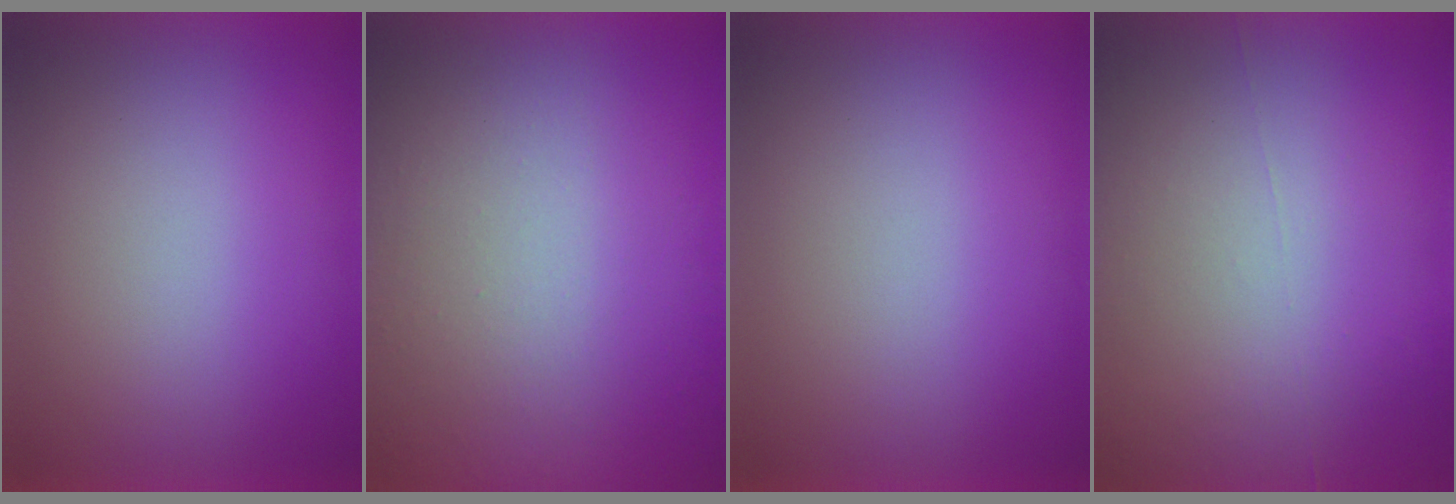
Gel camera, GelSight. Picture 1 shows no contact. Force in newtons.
{"total": 8.4}
{"total": 0.0}
{"total": 7.3}